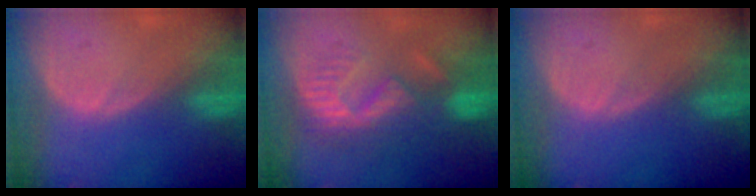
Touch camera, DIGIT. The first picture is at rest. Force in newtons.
{"total": 8.7, "press": 8.2, "slide": 3.0}
{"total": 0.0}